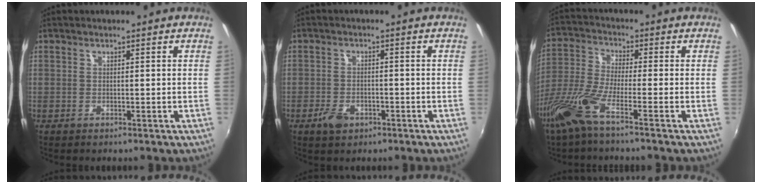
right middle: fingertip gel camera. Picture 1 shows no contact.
{"total": 4.0, "force": [-2.3, 2.4, 2.2], "torque": [-0.054, -0.005, -0.042]}
{"total": 9.2, "force": [-5.5, 0.6, 7.3], "torque": [-0.165, -0.015, -0.114]}